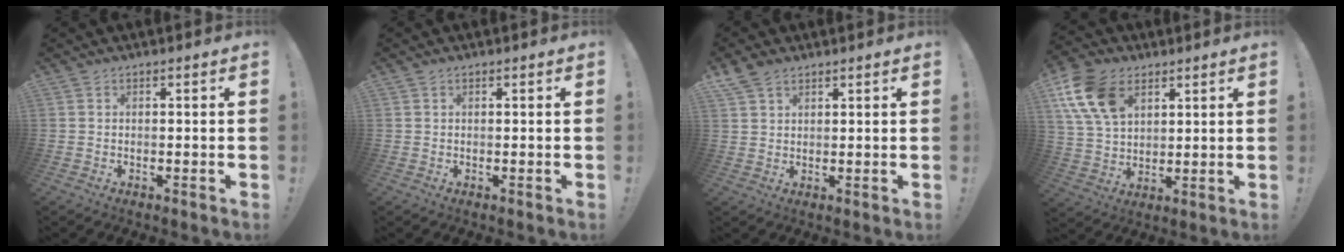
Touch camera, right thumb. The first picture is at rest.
{"total": 0.0}
{"total": 4.8, "force": [3.5, 2.8, 1.9], "torque": [-0.034, -0.013, 0.067]}
{"total": 15.4, "force": [7.2, 10.3, 8.9], "torque": [-0.171, -0.023, 0.141]}